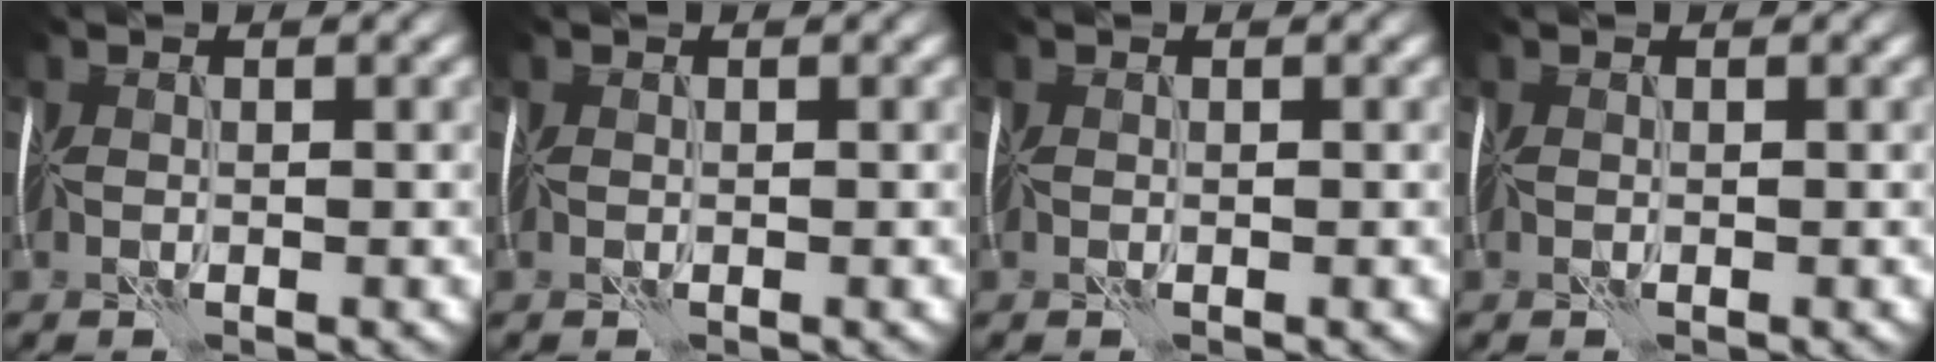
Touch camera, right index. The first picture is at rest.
{"total": 0.0}
{"total": 0.0}
{"total": 0.0}